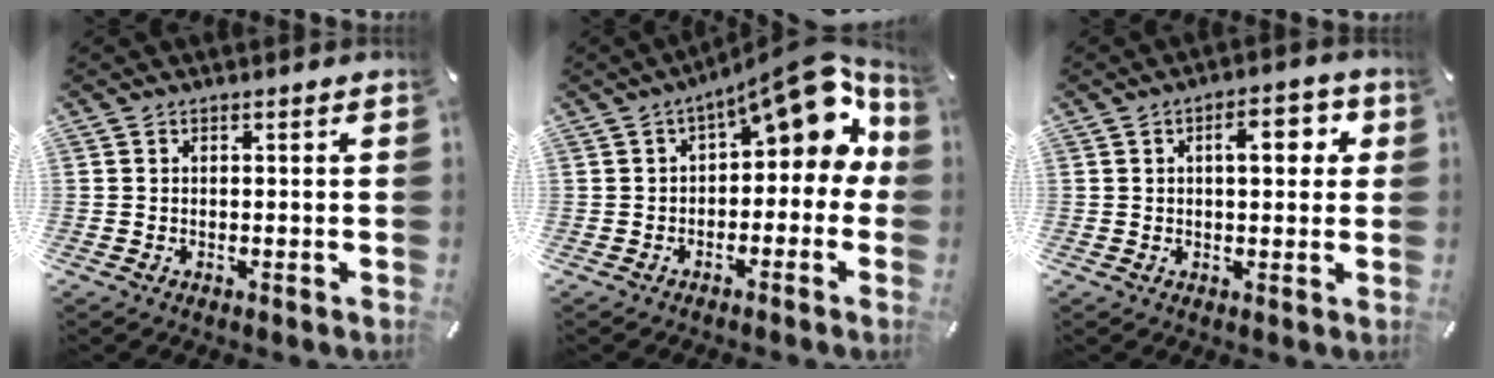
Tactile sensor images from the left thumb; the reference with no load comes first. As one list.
[{"total": 11.9, "force": [5.8, 5.3, 8.9], "torque": [-0.123, -0.045, 0.097]}, {"total": 7.4, "force": [1.9, 3.7, 6.1], "torque": [-0.076, -0.005, 0.021]}]